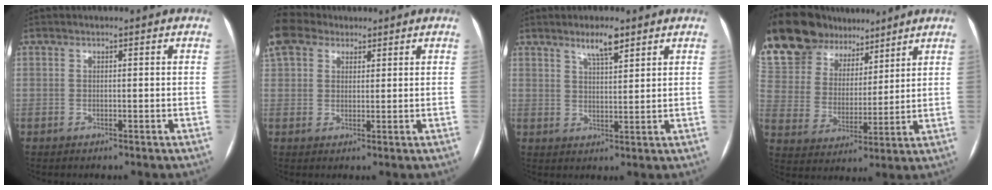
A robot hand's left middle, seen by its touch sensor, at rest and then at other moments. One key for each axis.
{"total": 5.3, "fx": 4.4, "fy": 2.6, "fz": 1.3, "tx": -0.044, "ty": 0.026, "tz": 0.092}
{"total": 4.4, "fx": 3.1, "fy": 0.8, "fz": 2.9, "tx": -0.054, "ty": 0.001, "tz": 0.055}
{"total": 18.4, "fx": 15.3, "fy": 8.3, "fz": 5.9, "tx": -0.144, "ty": 0.037, "tz": 0.281}